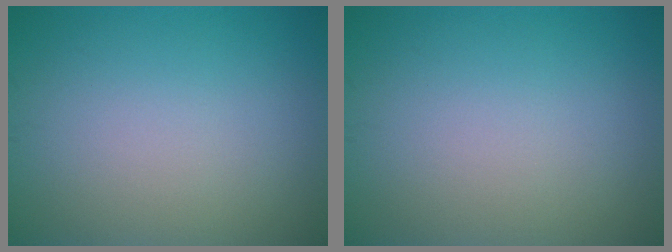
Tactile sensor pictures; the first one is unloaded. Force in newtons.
{"total": 0.0}